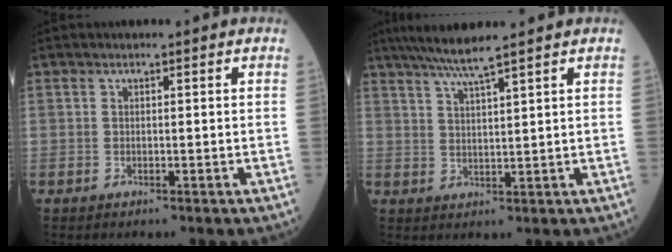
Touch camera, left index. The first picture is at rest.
{"total": 5.7, "force": [4.7, -1.2, 3.0], "torque": [-0.058, 0.003, 0.091]}